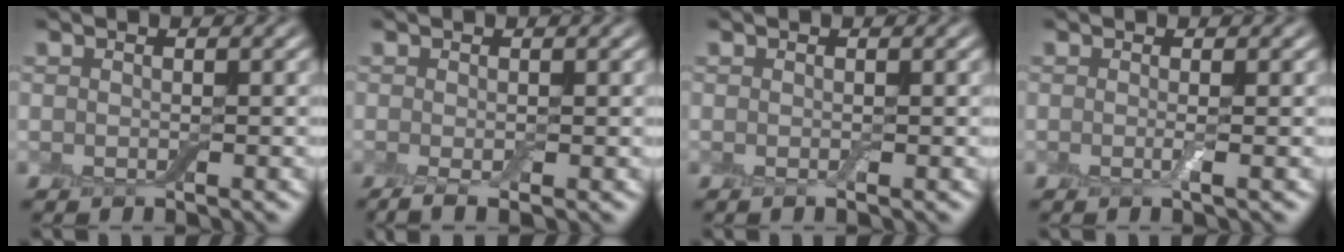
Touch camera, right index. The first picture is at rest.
{"total": 2.1, "force": [-0.7, 0.3, 1.9], "torque": [-0.039, -0.008, -0.014]}
{"total": 0.5, "force": [-0.1, 0.0, 0.5], "torque": [-0.011, -0.003, -0.002]}
{"total": 1.0, "force": [-0.1, 0.1, 1.0], "torque": [-0.020, -0.006, -0.006]}